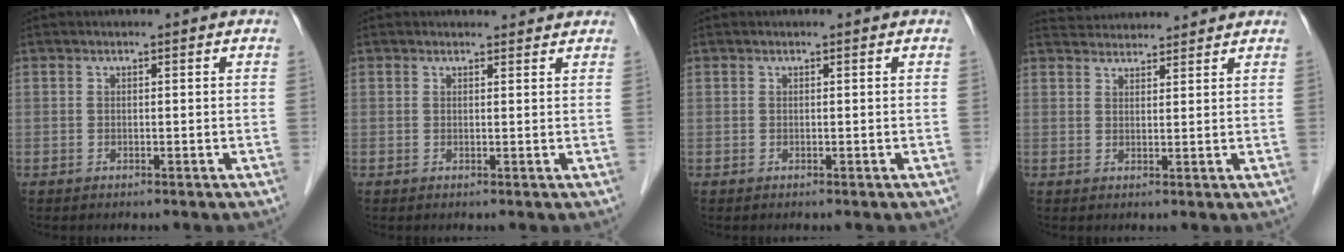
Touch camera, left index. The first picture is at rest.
{"total": 2.5, "force": [2.4, 0.6, 0.2], "torque": [-0.007, 0.005, 0.026]}
{"total": 0.0}
{"total": 7.6, "force": [7.5, 0.9, 1.2], "torque": [-0.022, 0.034, 0.109]}